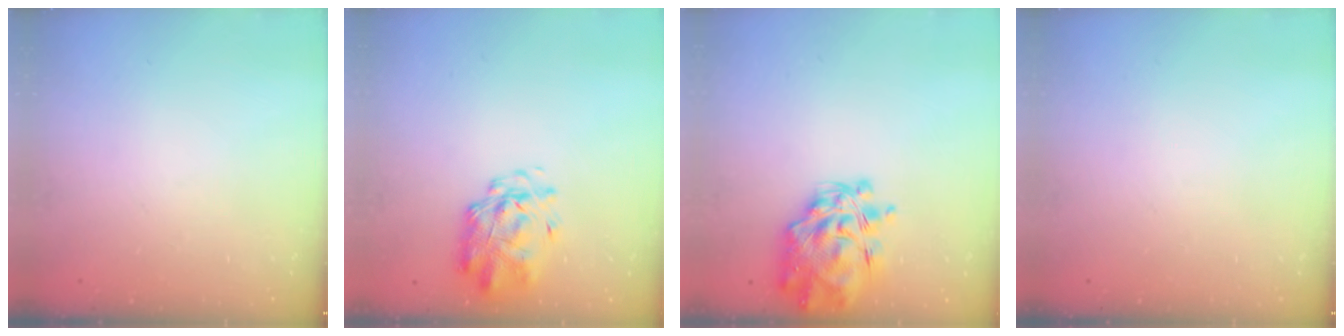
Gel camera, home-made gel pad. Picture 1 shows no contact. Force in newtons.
{"total": 2.9, "press": 2.8, "slide": 0.7}
{"total": 12.0, "press": 11.2, "slide": 4.3}
{"total": 0.0}